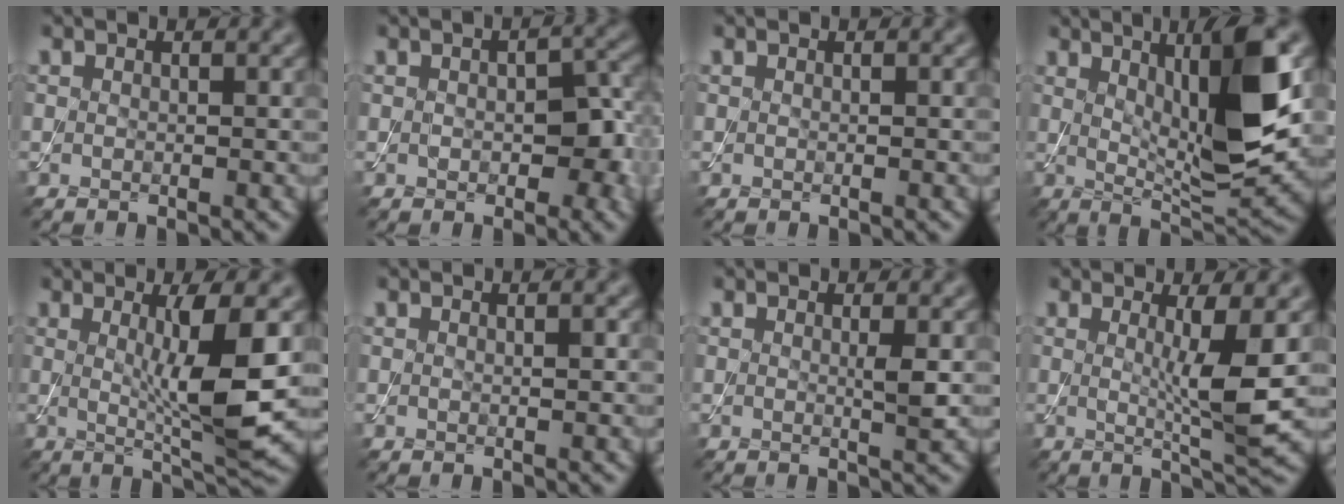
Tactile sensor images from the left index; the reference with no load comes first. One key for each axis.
{"total": 4.3, "fx": -0.3, "fy": 2.6, "fz": 3.5, "tx": -0.050, "ty": -0.003, "tz": -0.002}
{"total": 0.0}
{"total": 9.5, "fx": 2.4, "fy": 2.0, "fz": 9.0, "tx": -0.135, "ty": -0.015, "tz": 0.050}
{"total": 6.9, "fx": 0.5, "fy": 1.0, "fz": 6.8, "tx": -0.111, "ty": -0.014, "tz": 0.015}
{"total": 0.6, "fx": 0.1, "fy": 0.1, "fz": 0.6, "tx": -0.008, "ty": 0.001, "tz": 0.001}
{"total": 1.4, "fx": 0.2, "fy": 0.0, "fz": 1.4, "tx": -0.023, "ty": -0.001, "tz": 0.000}
{"total": 4.8, "fx": 0.5, "fy": 0.6, "fz": 4.7, "tx": -0.073, "ty": -0.013, "tz": 0.010}